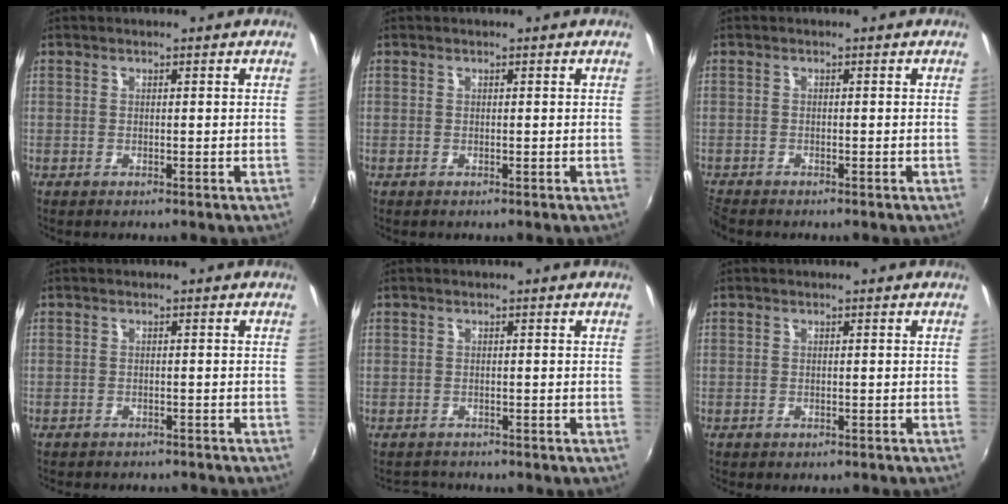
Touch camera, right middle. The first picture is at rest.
{"total": 0.0}
{"total": 2.4, "force": [-2.3, 0.5, 0.5], "torque": [-0.019, -0.015, -0.049]}
{"total": 4.7, "force": [-4.2, 1.4, 1.4], "torque": [-0.039, -0.008, -0.060]}
{"total": 2.2, "force": [-2.0, 0.8, -0.2], "torque": [-0.006, 0.002, -0.037]}
{"total": 1.1, "force": [-0.9, 0.6, 0.3], "torque": [-0.010, -0.001, -0.012]}